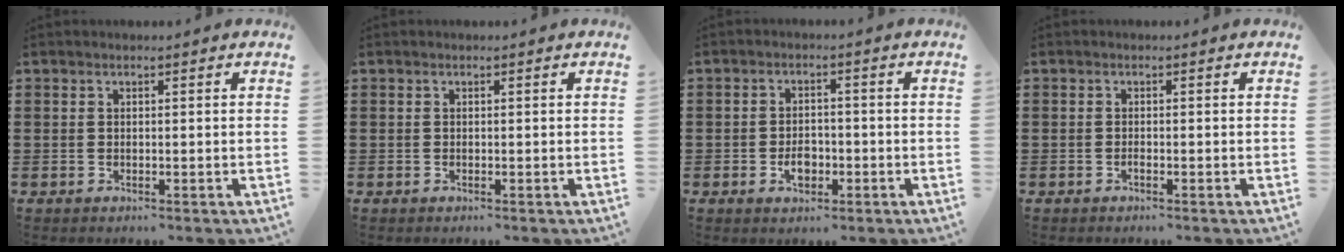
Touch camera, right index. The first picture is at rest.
{"total": 0.0}
{"total": 3.3, "force": [-1.1, 1.9, 2.4], "torque": [-0.038, -0.004, -0.021]}
{"total": 0.5, "force": [-0.4, -0.1, 0.3], "torque": [-0.008, -0.007, -0.005]}